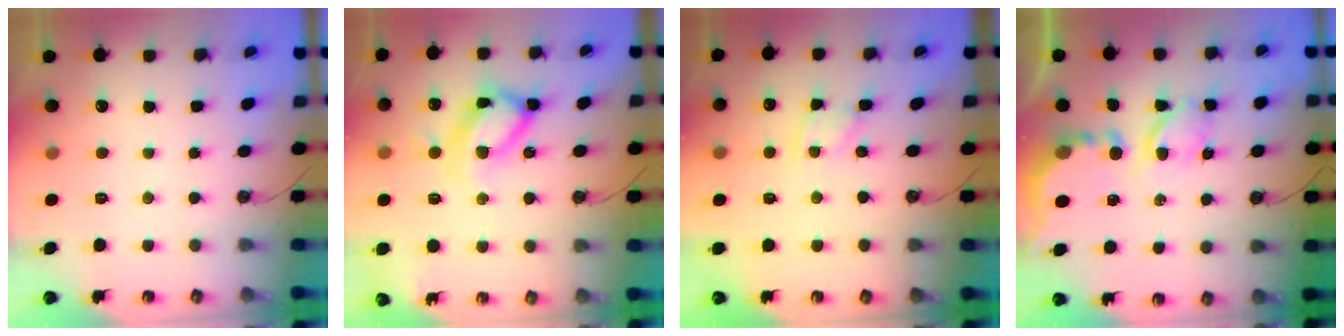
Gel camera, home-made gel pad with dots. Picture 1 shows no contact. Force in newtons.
{"total": 18.7, "press": 18.5, "slide": 2.1}
{"total": 2.4, "press": 2.4, "slide": 0.2}
{"total": 6.6, "press": 6.5, "slide": 0.6}